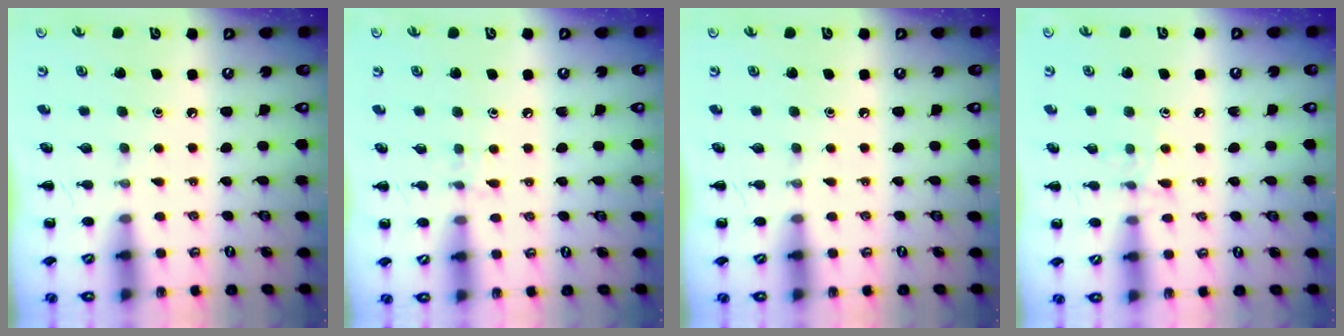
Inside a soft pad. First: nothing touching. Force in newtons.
{"total": 5.4, "press": 5.2, "slide": 1.6}
{"total": 0.0}
{"total": 7.0, "press": 6.8, "slide": 1.7}